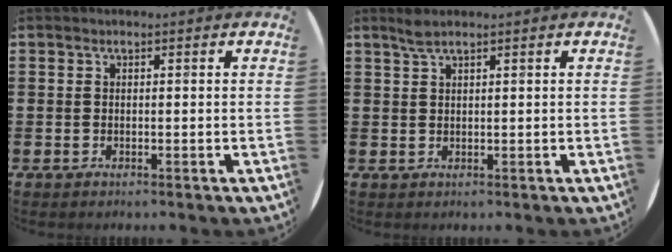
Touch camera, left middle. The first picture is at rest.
{"total": 1.5, "force": [1.2, 0.0, 0.9], "torque": [-0.018, 0.002, 0.022]}